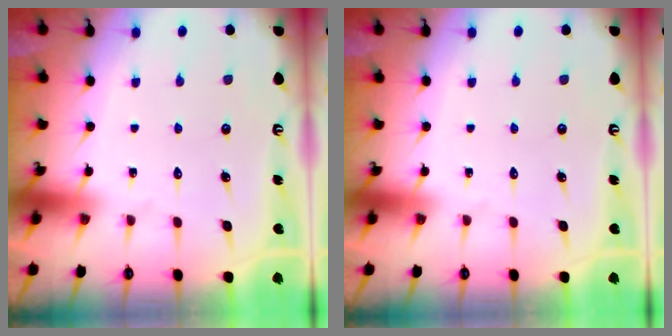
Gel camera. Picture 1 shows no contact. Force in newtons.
{"total": 0.0}